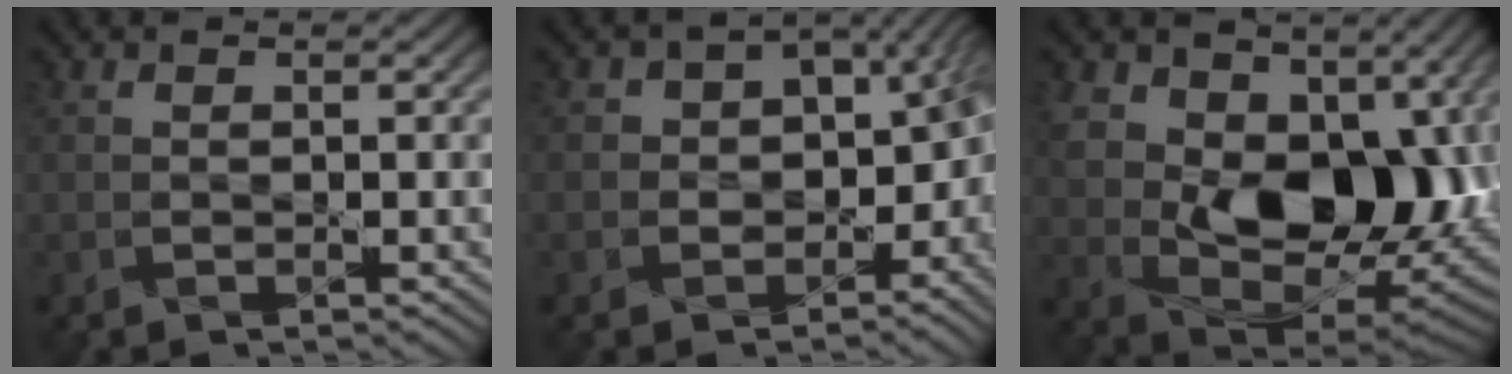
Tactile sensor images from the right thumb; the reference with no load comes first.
{"total": 10.9, "force": [-0.7, 8.8, 6.4], "torque": [-0.079, -0.011, -0.001]}
{"total": 15.2, "force": [2.7, 10.1, 11.1], "torque": [-0.200, -0.012, 0.052]}